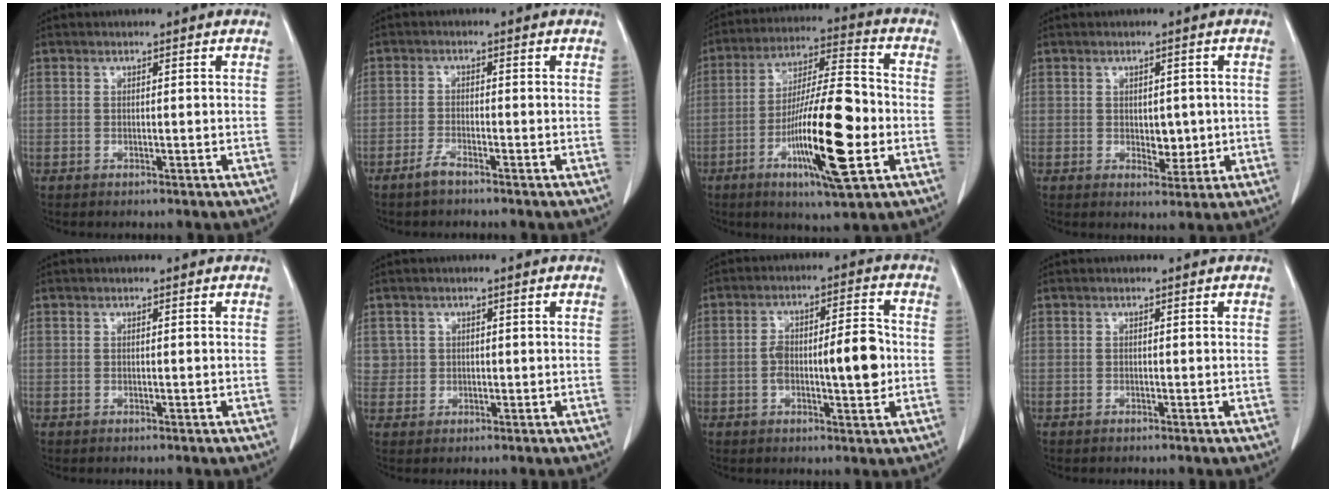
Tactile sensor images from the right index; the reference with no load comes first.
{"total": 2.0, "force": [-1.7, 0.2, 1.0], "torque": [-0.024, -0.001, -0.038]}
{"total": 17.3, "force": [-4.8, 2.1, 16.4], "torque": [-0.296, -0.007, -0.080]}
{"total": 3.7, "force": [-0.1, 2.2, 3.0], "torque": [-0.034, -0.003, 0.006]}
{"total": 0.0}
{"total": 2.2, "force": [0.6, 2.1, -0.2], "torque": [0.020, 0.002, 0.005]}
{"total": 9.5, "force": [-1.0, 2.6, 9.1], "torque": [-0.153, 0.016, -0.016]}
{"total": 0.0}